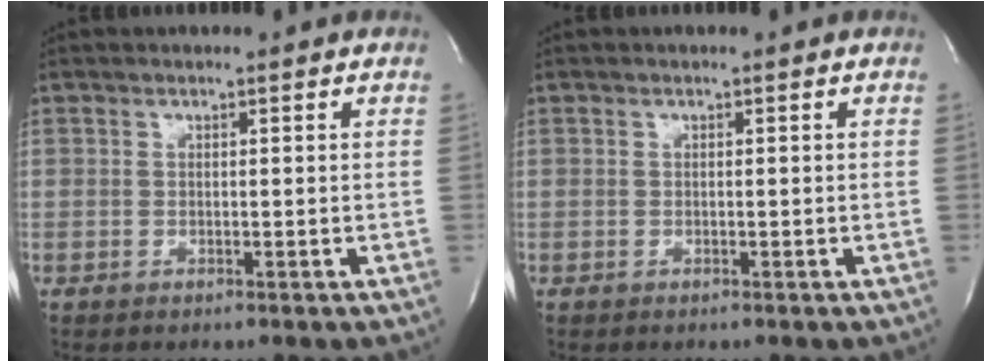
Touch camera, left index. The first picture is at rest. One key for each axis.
{"total": 0.0}